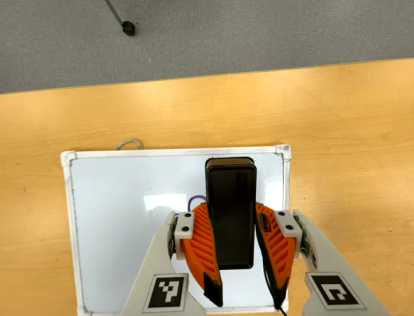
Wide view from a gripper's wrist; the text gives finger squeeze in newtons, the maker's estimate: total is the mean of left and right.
{"total": 8.2, "left": 6.3, "right": 10.0}